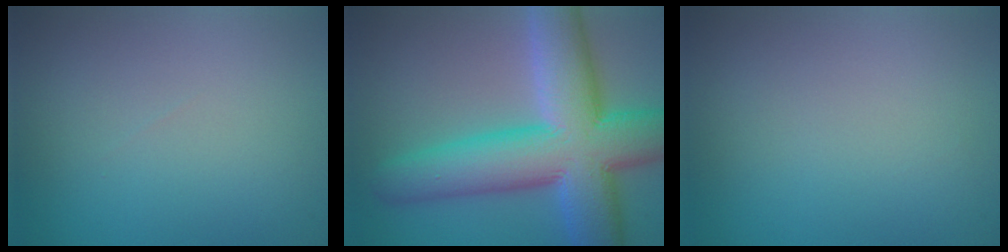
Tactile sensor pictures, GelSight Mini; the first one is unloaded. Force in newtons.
{"total": 13.0, "press": 12.9, "slide": 0.6}
{"total": 0.0}